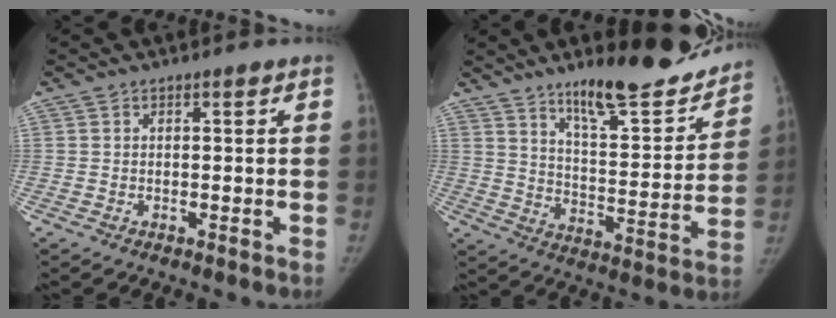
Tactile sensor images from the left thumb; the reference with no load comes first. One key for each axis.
{"total": 19.0, "fx": 14.8, "fy": 4.9, "fz": 10.7, "tx": -0.112, "ty": -0.103, "tz": 0.229}